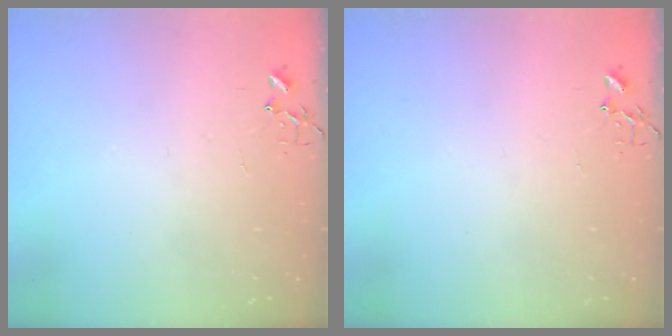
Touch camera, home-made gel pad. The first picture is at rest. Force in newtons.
{"total": 0.0}